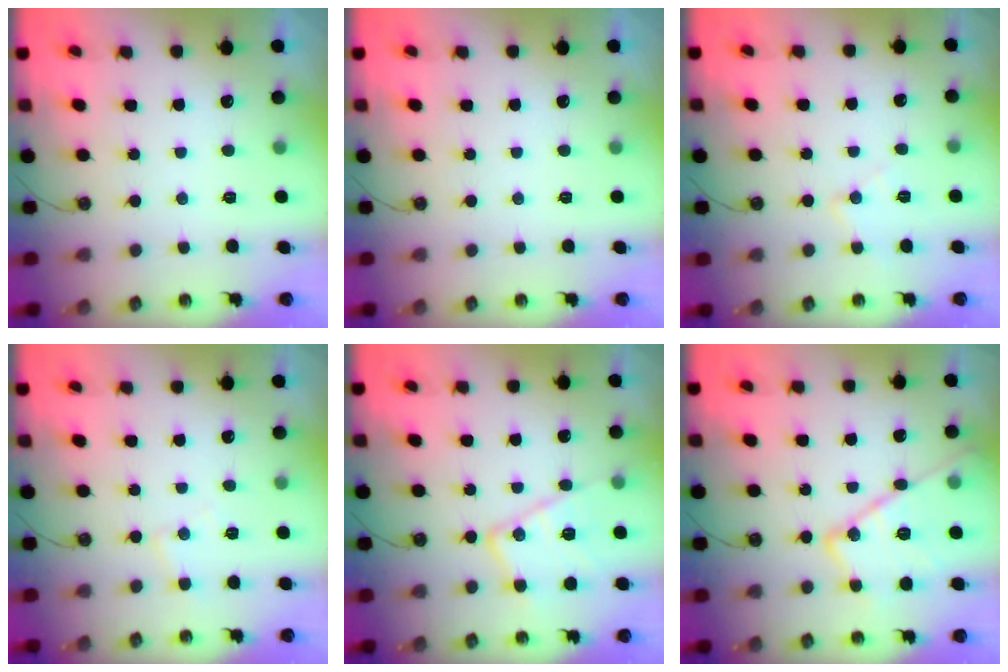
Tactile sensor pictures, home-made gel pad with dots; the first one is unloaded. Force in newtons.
{"total": 0.0}
{"total": 7.1, "press": 7.1, "slide": 0.4}
{"total": 5.7, "press": 5.7, "slide": 0.7}
{"total": 15.2, "press": 15.2, "slide": 1.3}
{"total": 19.2, "press": 19.1, "slide": 1.3}